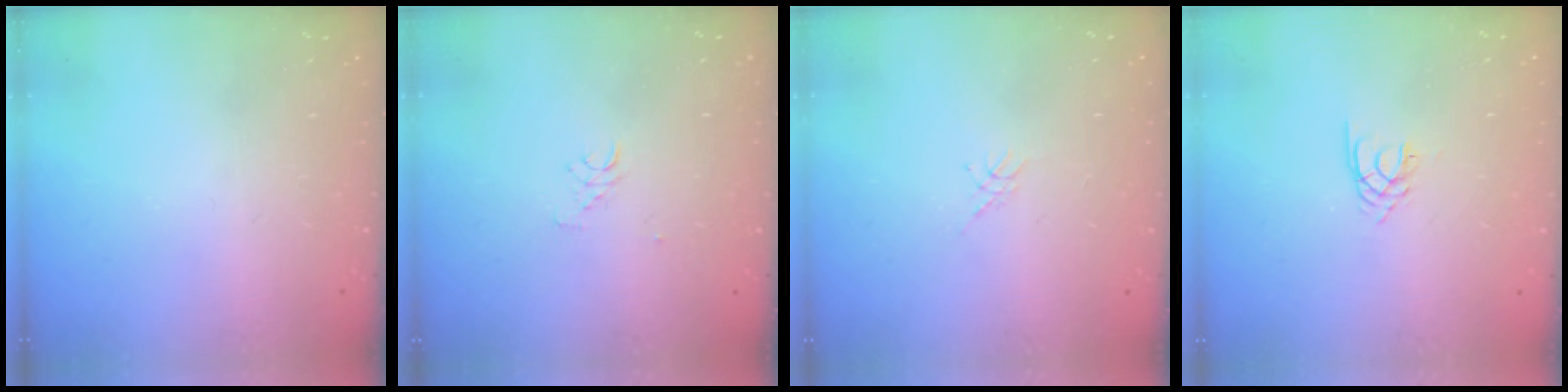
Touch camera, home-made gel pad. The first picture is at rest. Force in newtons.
{"total": 2.6, "press": 2.6, "slide": 0.1}
{"total": 1.1, "press": 1.1, "slide": 0.3}
{"total": 1.9, "press": 1.9, "slide": 0.2}